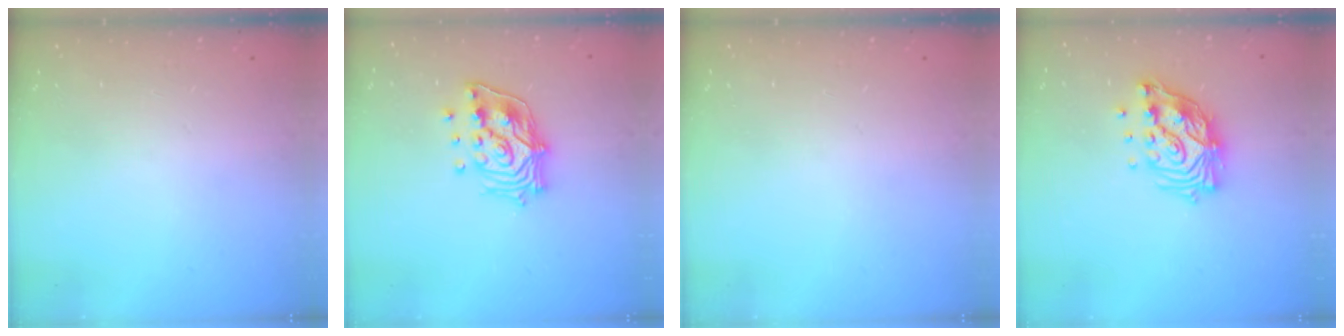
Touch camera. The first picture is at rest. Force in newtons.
{"total": 14.9, "press": 14.8, "slide": 2.2}
{"total": 0.0}
{"total": 13.6, "press": 13.5, "slide": 1.5}